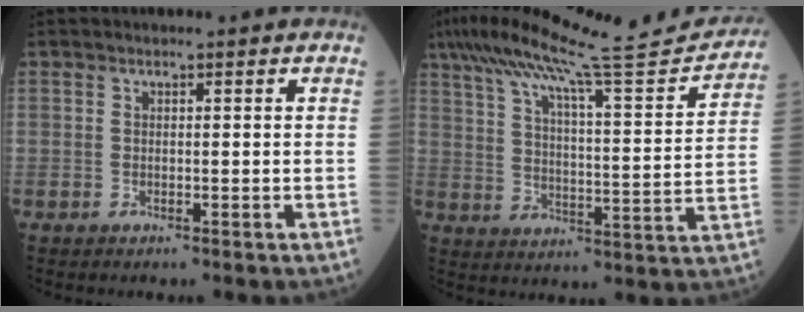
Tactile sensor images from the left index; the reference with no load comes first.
{"total": 20.9, "force": [18.8, 0.1, 9.1], "torque": [-0.153, -0.016, 0.268]}